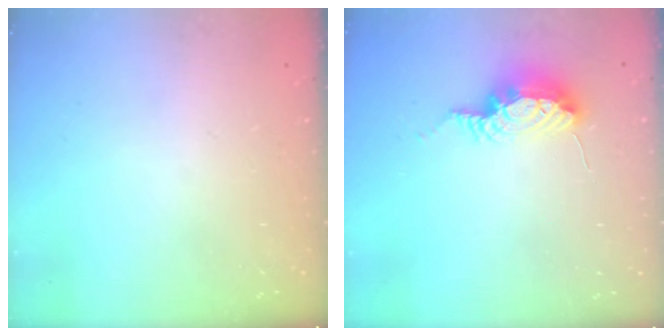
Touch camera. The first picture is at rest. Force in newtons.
{"total": 8.3, "press": 8.0, "slide": 2.2}